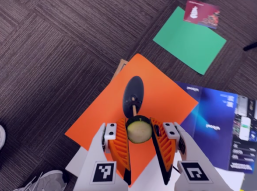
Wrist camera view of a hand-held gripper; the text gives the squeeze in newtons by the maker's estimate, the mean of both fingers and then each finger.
{"total": 8.7, "left": 8.8, "right": 8.6}